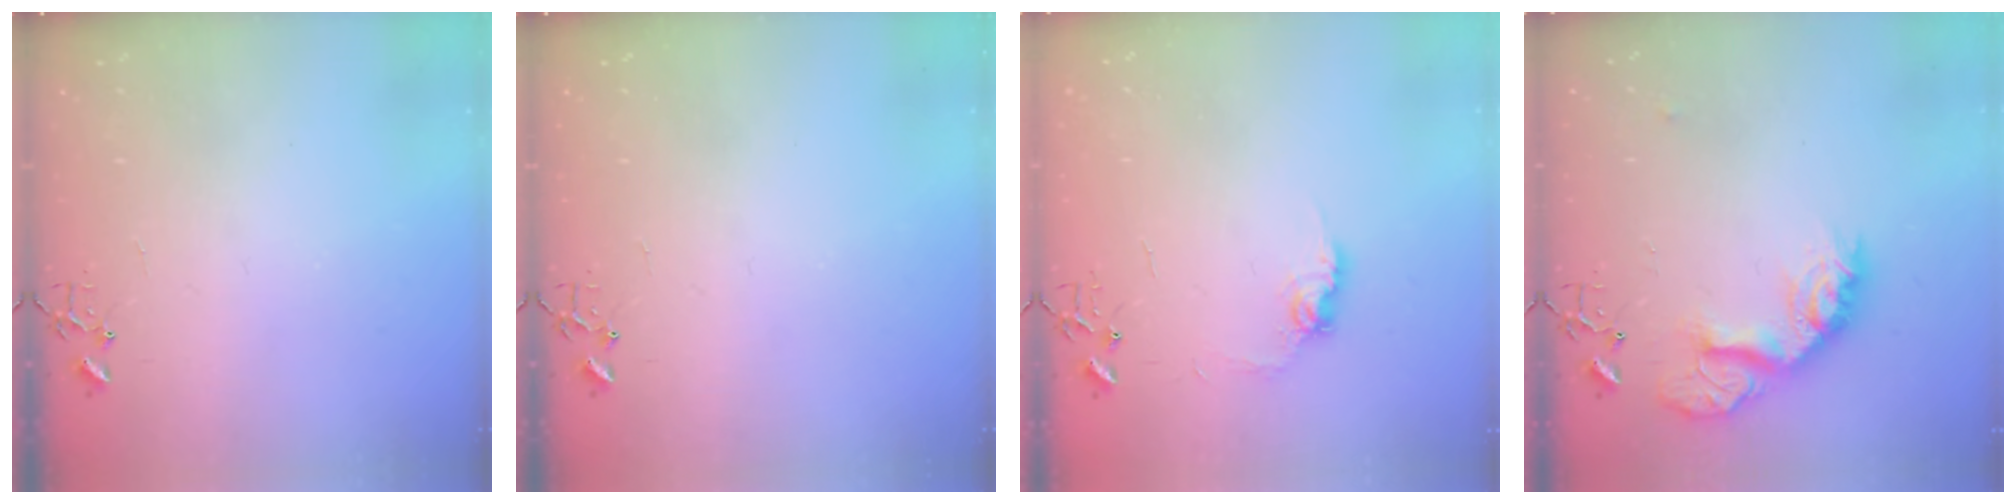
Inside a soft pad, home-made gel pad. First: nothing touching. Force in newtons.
{"total": 0.0}
{"total": 8.6, "press": 8.6, "slide": 0.4}
{"total": 15.5, "press": 15.4, "slide": 1.2}